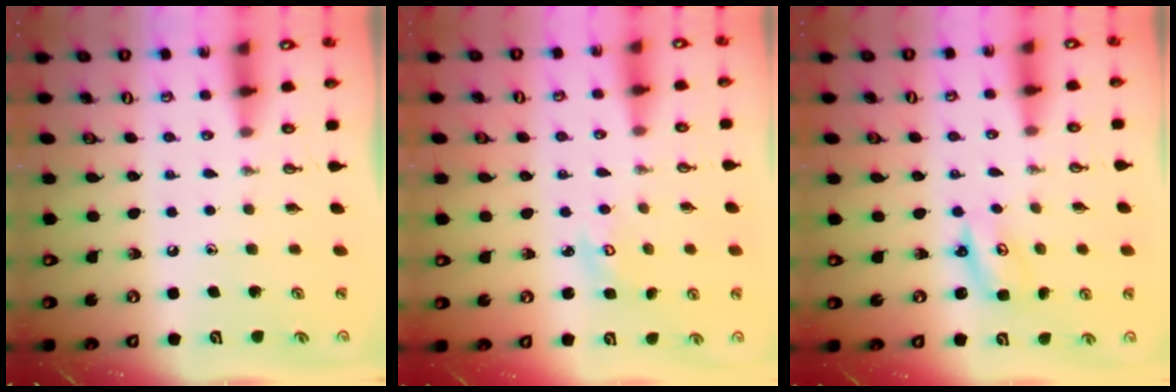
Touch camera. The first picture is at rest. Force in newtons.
{"total": 3.1, "press": 3.1, "slide": 0.3}
{"total": 2.7, "press": 2.7, "slide": 0.2}